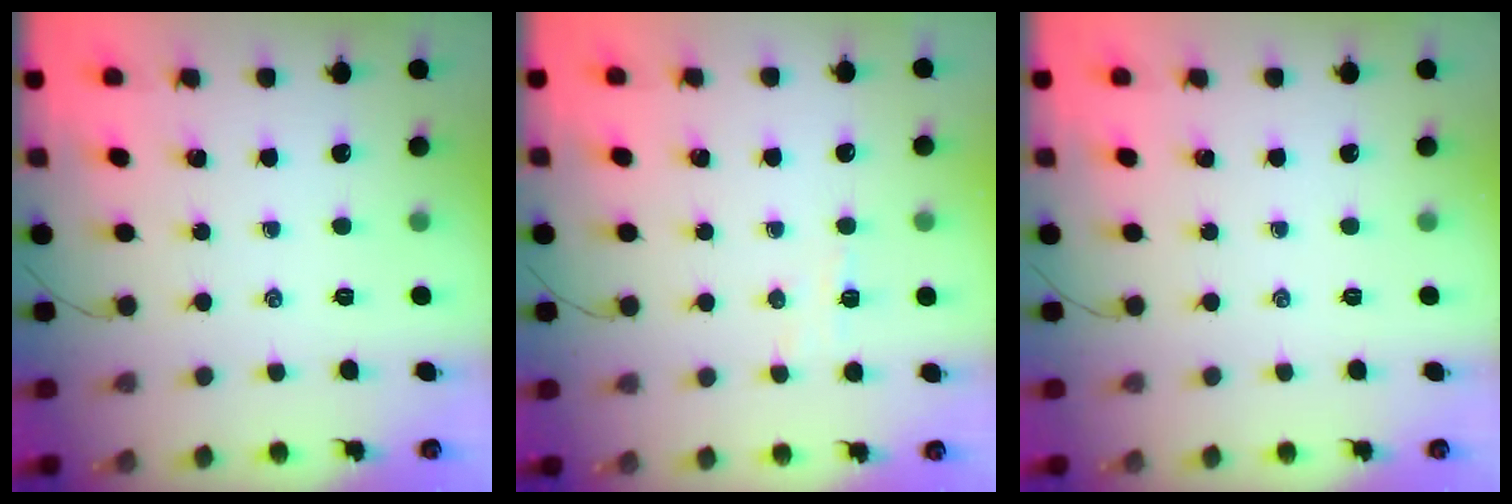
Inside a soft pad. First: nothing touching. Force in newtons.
{"total": 4.2, "press": 4.1, "slide": 1.1}
{"total": 0.0}